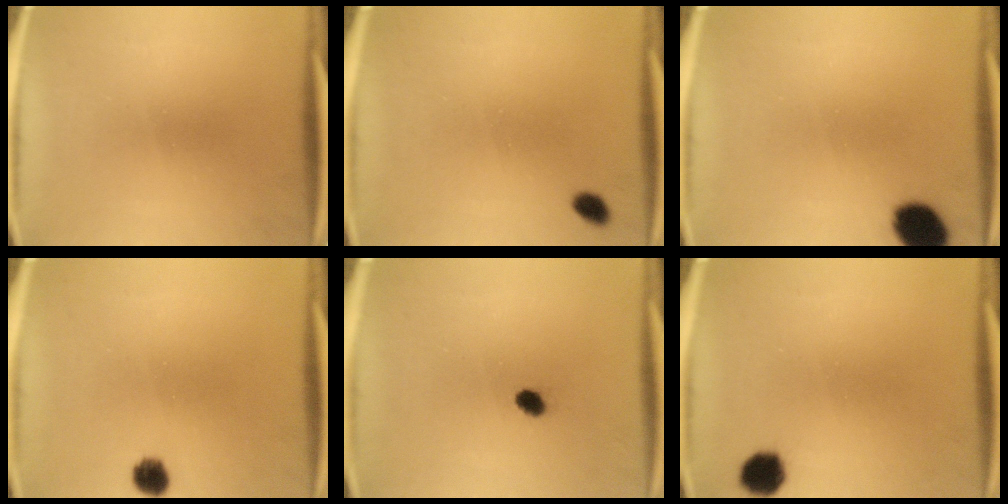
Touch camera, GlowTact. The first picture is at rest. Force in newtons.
{"total": 1.9}
{"total": 8.8}
{"total": 3.2}
{"total": 1.7}
{"total": 5.0}